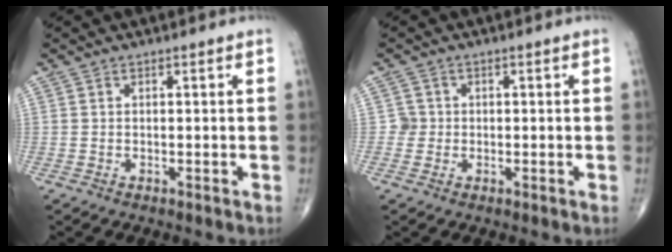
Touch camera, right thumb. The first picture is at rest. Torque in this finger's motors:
{"motor_torque": [0.11, 0.09, 0.02, 0.13, -0.04]}